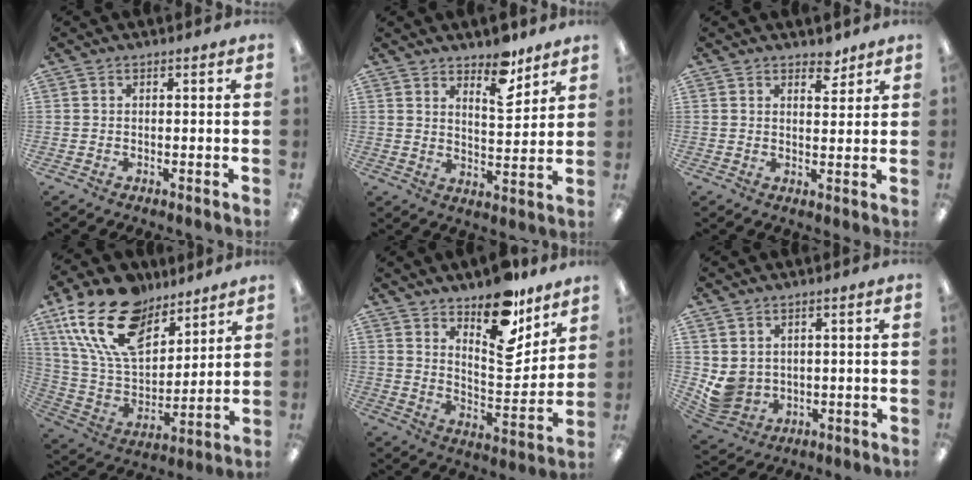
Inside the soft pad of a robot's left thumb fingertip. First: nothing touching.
{"total": 10.3, "force": [8.3, 4.0, 4.6], "torque": [-0.052, -0.060, 0.144]}
{"total": 4.1, "force": [3.5, 1.8, 1.4], "torque": [0.000, -0.022, 0.058]}
{"total": 21.7, "force": [13.5, 12.0, 12.1], "torque": [-0.252, -0.067, 0.248]}
{"total": 15.4, "force": [11.8, 6.0, 7.9], "torque": [-0.101, -0.092, 0.203]}
{"total": 5.7, "force": [1.8, 5.1, 1.8], "torque": [-0.050, -0.011, 0.040]}